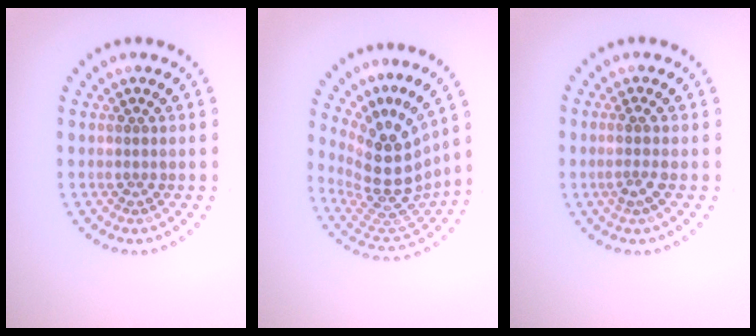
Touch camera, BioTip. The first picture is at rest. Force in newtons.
{"total": 5.1, "press": 3.8, "slide": 3.4}
{"total": 1.4, "press": 1.1, "slide": 0.9}